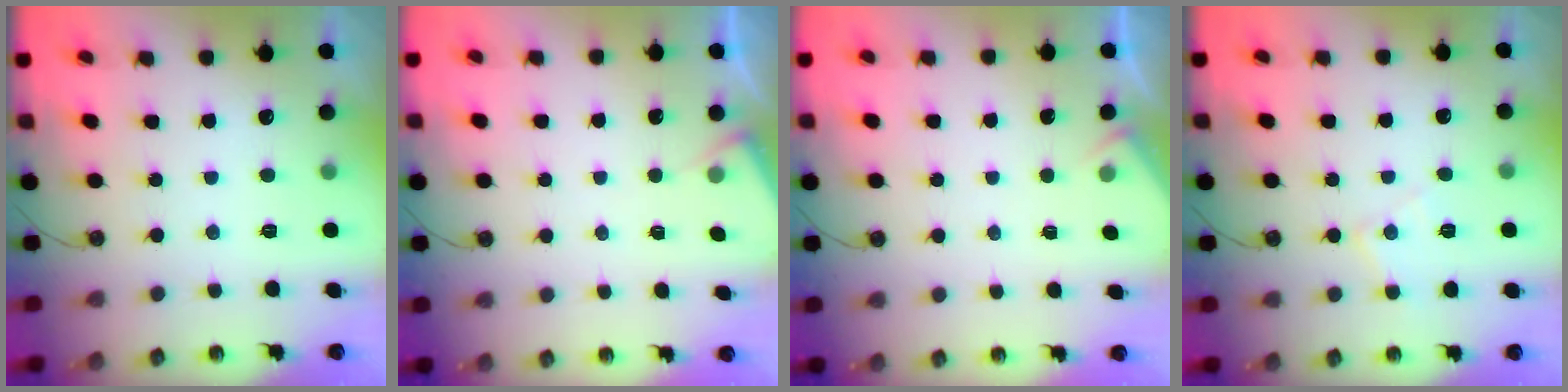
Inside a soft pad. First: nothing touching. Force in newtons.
{"total": 4.1, "press": 4.1, "slide": 0.2}
{"total": 2.5, "press": 2.4, "slide": 0.4}
{"total": 6.7, "press": 6.7, "slide": 0.6}